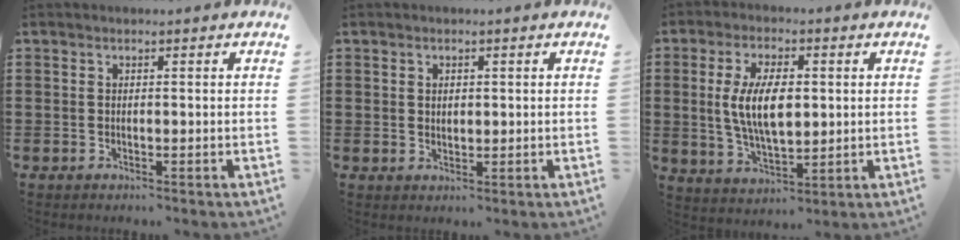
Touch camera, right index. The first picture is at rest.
{"total": 1.2, "force": [0.7, 0.8, 0.5], "torque": [-0.011, 0.005, 0.013]}
{"total": 9.1, "force": [0.8, 4.2, 8.0], "torque": [-0.158, 0.005, 0.011]}